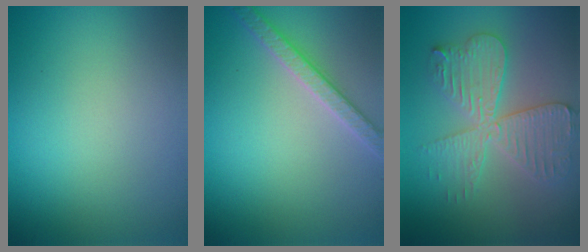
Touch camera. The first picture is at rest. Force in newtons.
{"total": 2.6, "press": 2.5, "slide": 0.5}
{"total": 5.7, "press": 5.6, "slide": 0.8}